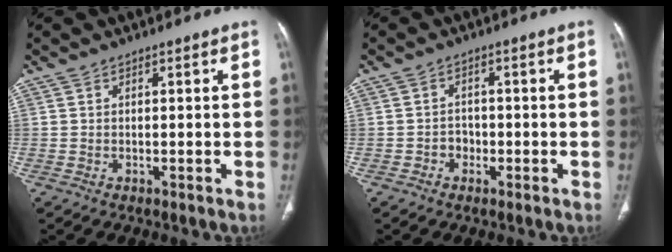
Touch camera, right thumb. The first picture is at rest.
{"total": 2.3, "force": [-1.0, 2.0, 0.7], "torque": [0.002, 0.011, -0.020]}